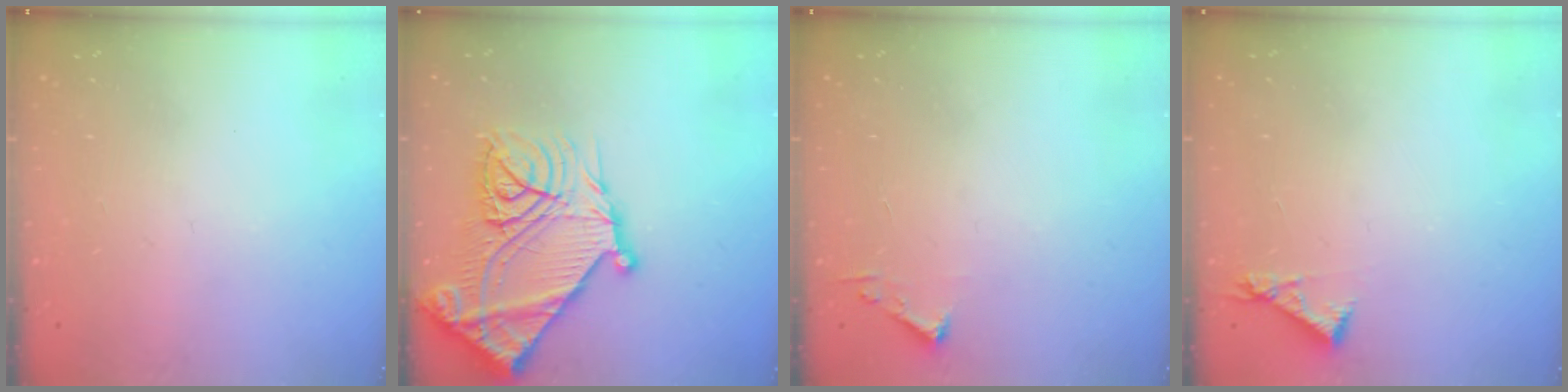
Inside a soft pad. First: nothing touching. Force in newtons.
{"total": 28.1, "press": 27.9, "slide": 3.3}
{"total": 2.4, "press": 2.4, "slide": 0.3}
{"total": 4.7, "press": 4.7, "slide": 0.4}